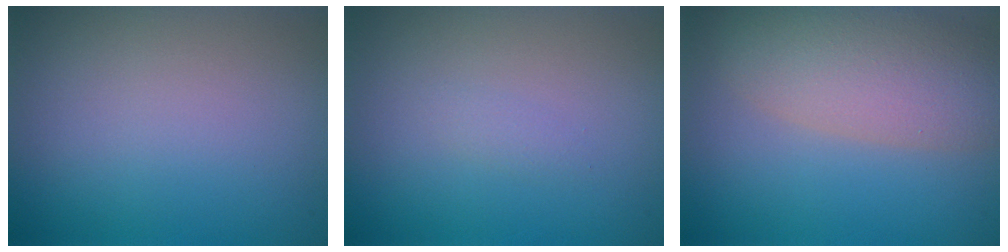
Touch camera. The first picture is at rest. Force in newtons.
{"total": 0.6, "press": 0.6, "slide": 0.0}
{"total": 7.0, "press": 7.0, "slide": 0.6}